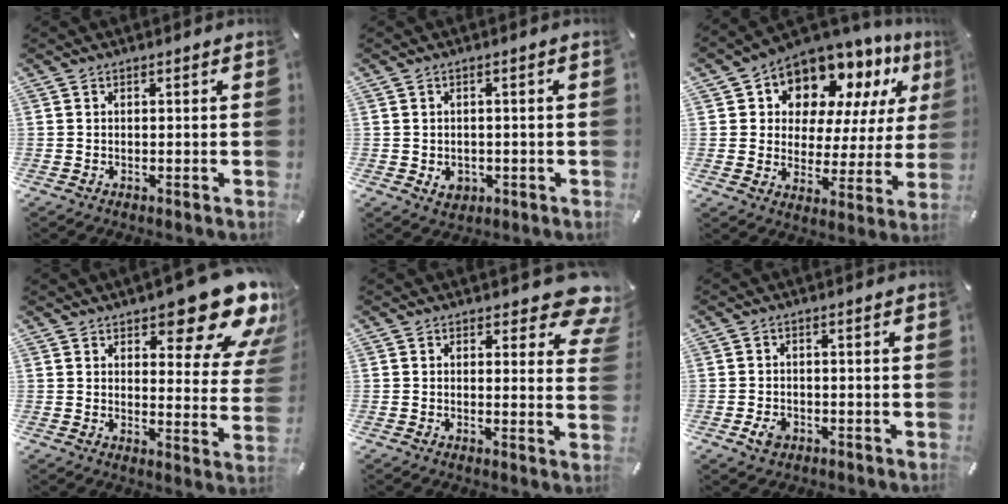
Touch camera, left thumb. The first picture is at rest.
{"total": 3.1, "force": [-0.8, 2.7, 1.4], "torque": [-0.014, 0.002, -0.015]}
{"total": 11.0, "force": [8.6, 6.5, 2.4], "torque": [-0.059, -0.081, 0.158]}
{"total": 16.0, "force": [11.1, 6.3, 9.5], "torque": [-0.119, -0.085, 0.186]}
{"total": 7.9, "force": [5.0, 3.6, 5.0], "torque": [-0.050, -0.034, 0.084]}
{"total": 3.0, "force": [-1.4, 2.2, 1.5], "torque": [-0.033, 0.004, -0.026]}